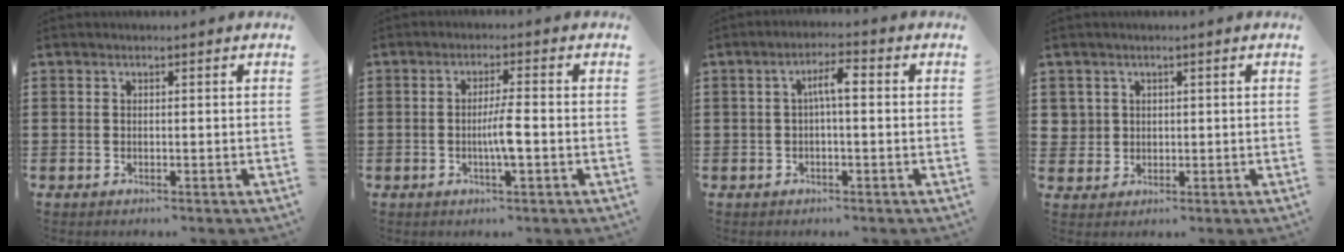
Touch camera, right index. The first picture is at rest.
{"total": 4.0, "force": [-0.9, 0.3, 3.9], "torque": [-0.076, -0.005, -0.020]}
{"total": 3.8, "force": [0.0, 0.8, 3.7], "torque": [-0.070, 0.013, -0.006]}
{"total": 2.2, "force": [0.8, 2.1, 0.2], "torque": [-0.014, 0.010, 0.014]}